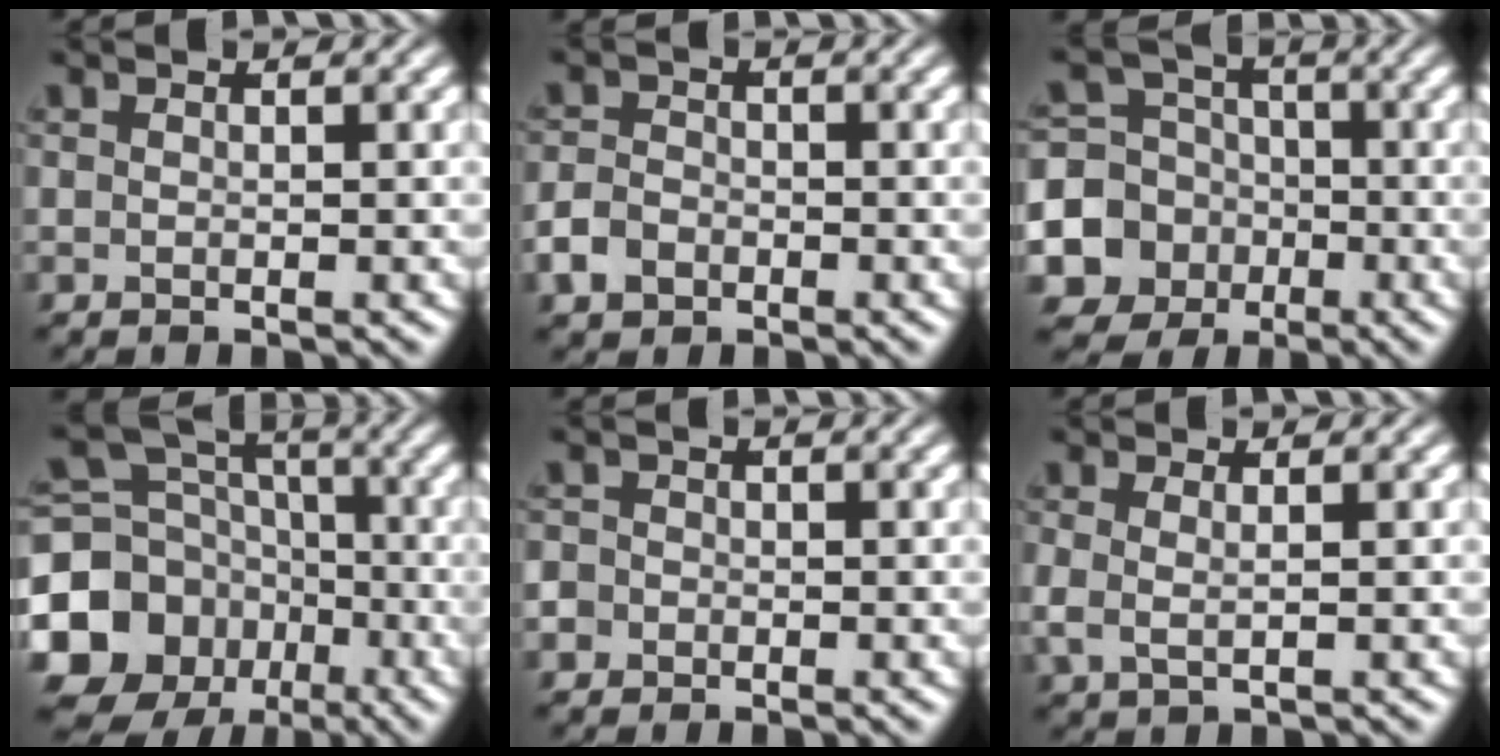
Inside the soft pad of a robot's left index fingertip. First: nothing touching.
{"total": 2.5, "force": [-1.7, 1.7, 0.8], "torque": [-0.014, -0.005, -0.038]}
{"total": 9.9, "force": [-3.7, 9.0, 1.8], "torque": [-0.047, -0.019, -0.091]}
{"total": 12.7, "force": [-5.4, 10.7, 4.3], "torque": [-0.112, -0.021, -0.114]}
{"total": 2.0, "force": [-0.9, 1.7, 0.2], "torque": [0.009, 0.008, -0.033]}
{"total": 1.2, "force": [0.2, 0.3, 1.1], "torque": [-0.024, -0.006, 0.005]}